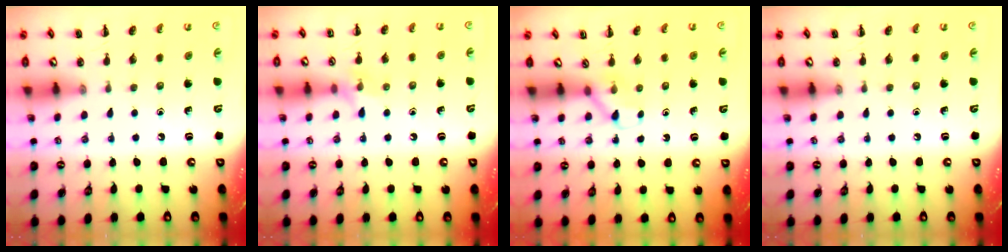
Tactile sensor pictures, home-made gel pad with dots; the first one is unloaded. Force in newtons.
{"total": 7.3, "press": 7.1, "slide": 1.6}
{"total": 3.0, "press": 2.8, "slide": 1.1}
{"total": 0.0}